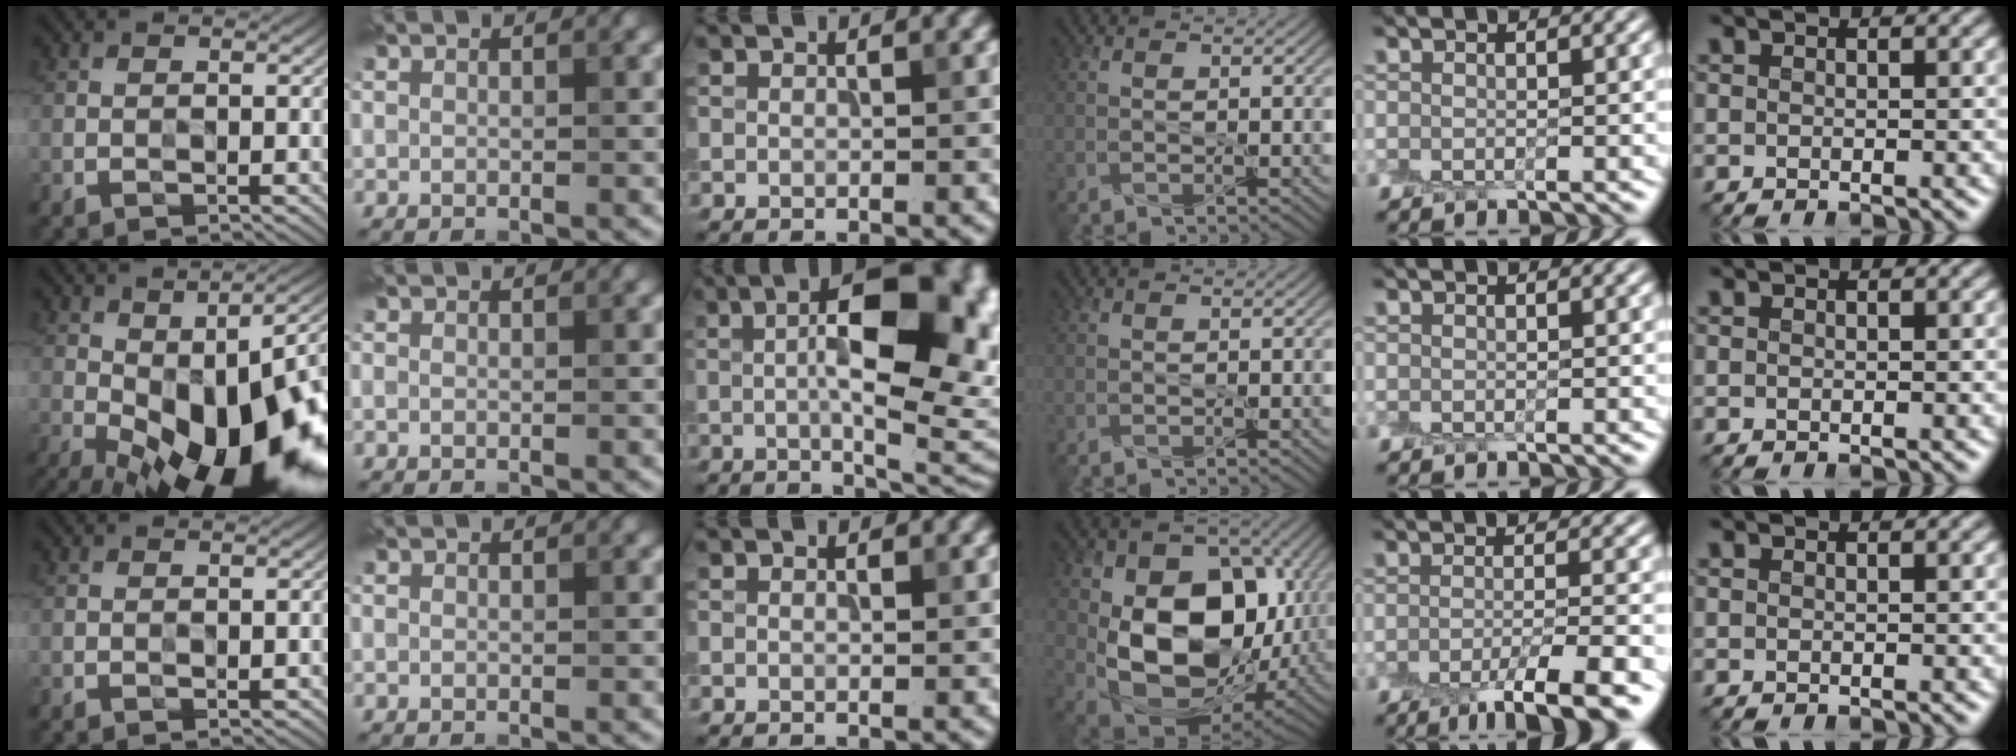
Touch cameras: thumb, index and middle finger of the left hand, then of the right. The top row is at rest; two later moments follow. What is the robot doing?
{"motion": "peel", "object": "plastic wrap"}